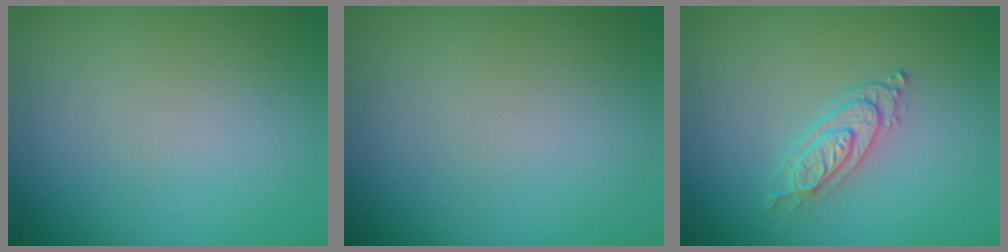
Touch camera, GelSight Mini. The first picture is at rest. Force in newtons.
{"total": 0.0}
{"total": 2.7, "press": 2.1, "slide": 1.7}